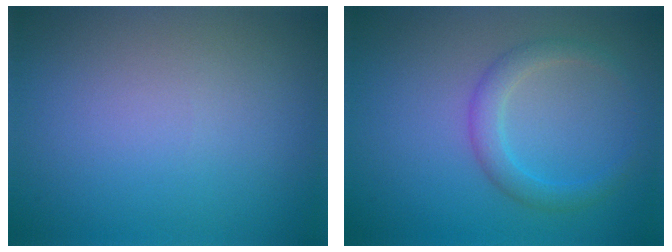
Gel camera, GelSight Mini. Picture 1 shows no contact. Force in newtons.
{"total": 2.4, "press": 2.4, "slide": 0.2}